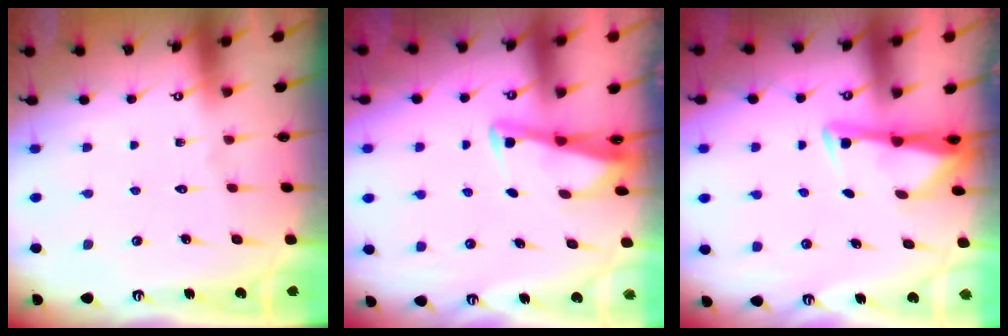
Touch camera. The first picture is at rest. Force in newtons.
{"total": 2.9, "press": 2.9, "slide": 0.3}
{"total": 3.1, "press": 3.1, "slide": 0.4}